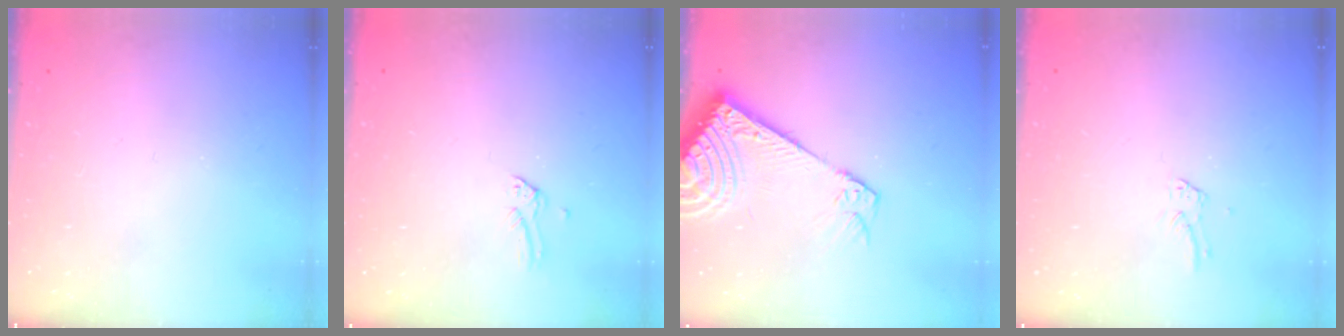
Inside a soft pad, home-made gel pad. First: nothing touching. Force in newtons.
{"total": 0.0}
{"total": 13.1, "press": 12.9, "slide": 2.4}
{"total": 1.9, "press": 1.9, "slide": 0.1}